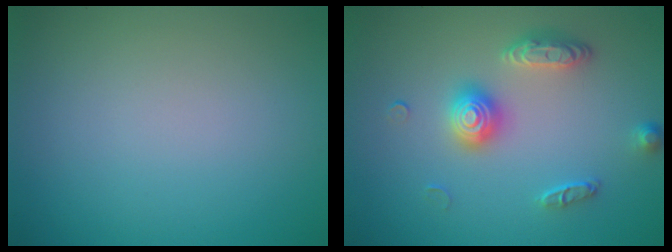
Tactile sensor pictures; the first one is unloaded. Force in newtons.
{"total": 3.1, "press": 2.9, "slide": 1.0}